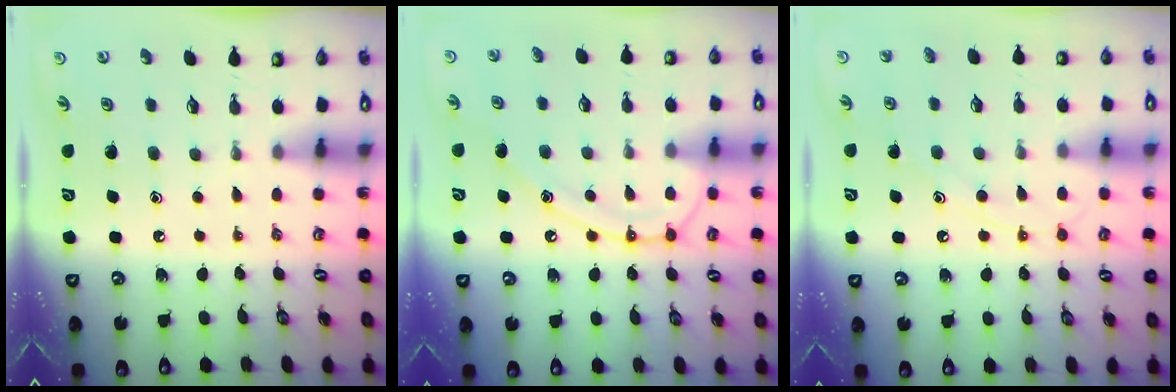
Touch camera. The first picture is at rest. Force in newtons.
{"total": 13.6, "press": 13.6, "slide": 1.4}
{"total": 9.9, "press": 9.9, "slide": 0.8}